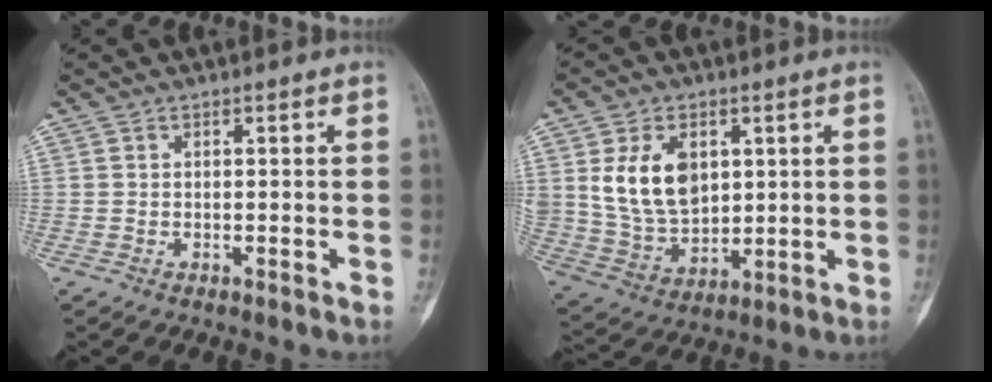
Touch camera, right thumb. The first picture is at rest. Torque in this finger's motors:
{"motor_torque": [-0.69, 1.33, 1.26, 0.35, 0.13]}